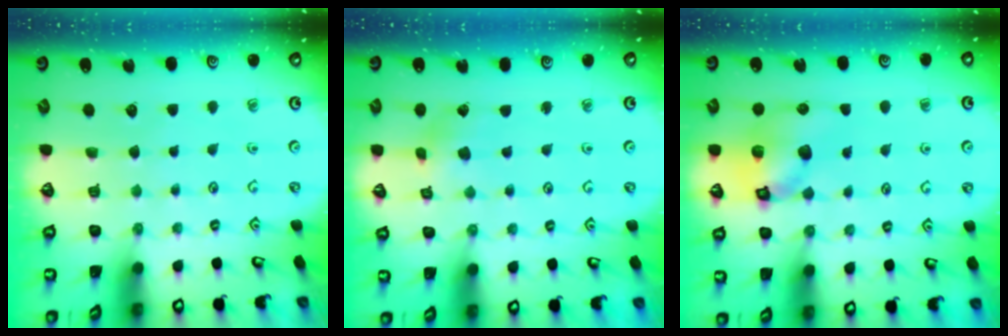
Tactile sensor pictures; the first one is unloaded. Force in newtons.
{"total": 2.2, "press": 2.2, "slide": 0.4}
{"total": 11.2, "press": 11.0, "slide": 1.8}